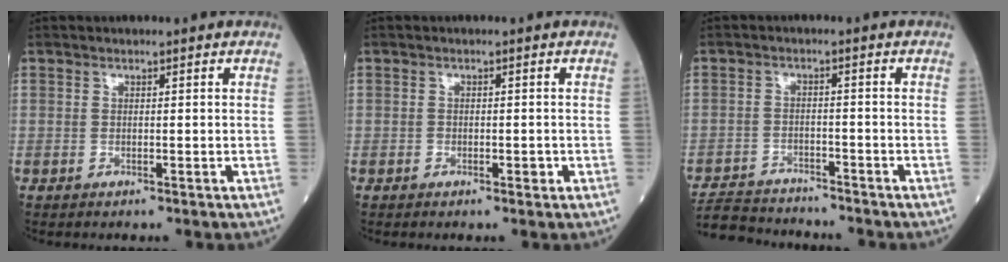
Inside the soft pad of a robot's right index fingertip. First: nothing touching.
{"total": 1.5, "force": [-0.5, 0.8, 1.2], "torque": [-0.017, 0.000, -0.006]}
{"total": 9.0, "force": [-8.8, 1.2, 1.5], "torque": [-0.025, 0.003, -0.145]}